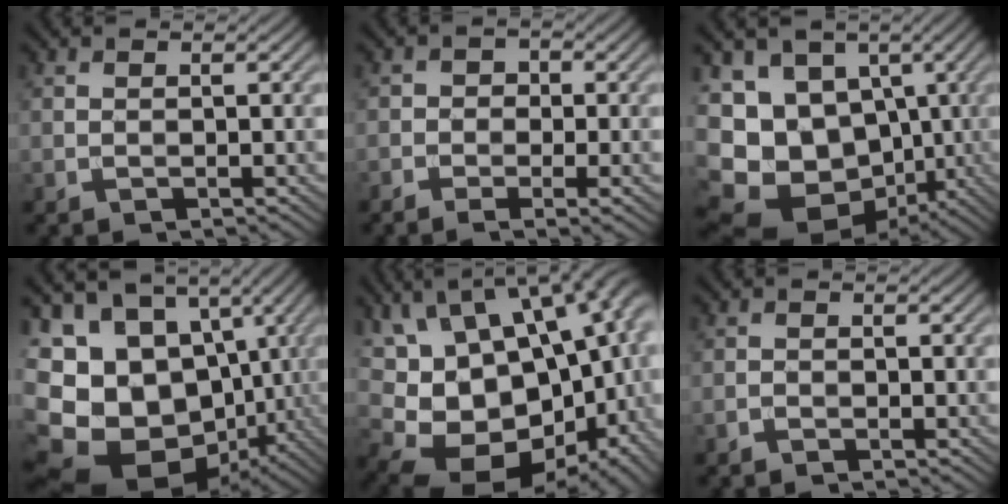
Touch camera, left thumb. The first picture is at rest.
{"total": 5.1, "force": [-2.3, 3.1, 3.4], "torque": [-0.036, -0.004, -0.033]}
{"total": 14.5, "force": [-2.2, 12.0, 7.9], "torque": [-0.189, -0.034, -0.026]}
{"total": 18.2, "force": [-2.7, 14.5, 10.7], "torque": [-0.233, -0.031, -0.027]}
{"total": 20.5, "force": [0.4, 12.3, 16.5], "torque": [-0.257, -0.036, 0.061]}
{"total": 0.8, "force": [-0.7, 0.3, 0.3], "torque": [-0.004, 0.001, -0.014]}